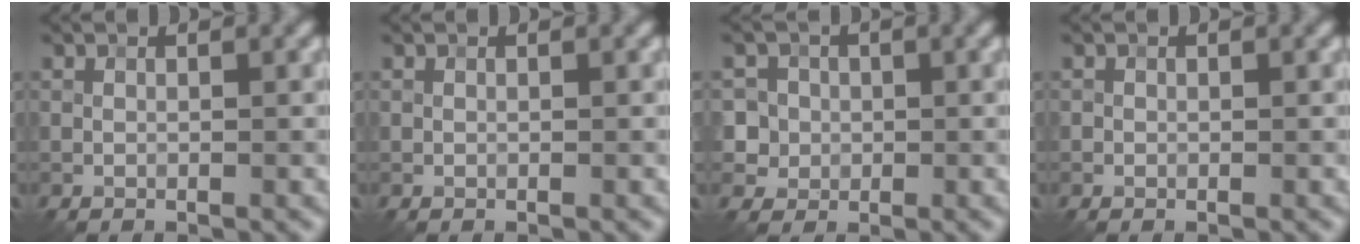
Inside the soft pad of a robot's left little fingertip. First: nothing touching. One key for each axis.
{"total": 0.0}
{"total": 4.7, "fx": 0.9, "fy": 4.4, "fz": 1.4, "tx": -0.017, "ty": 0.031, "tz": -0.001}
{"total": 0.0}